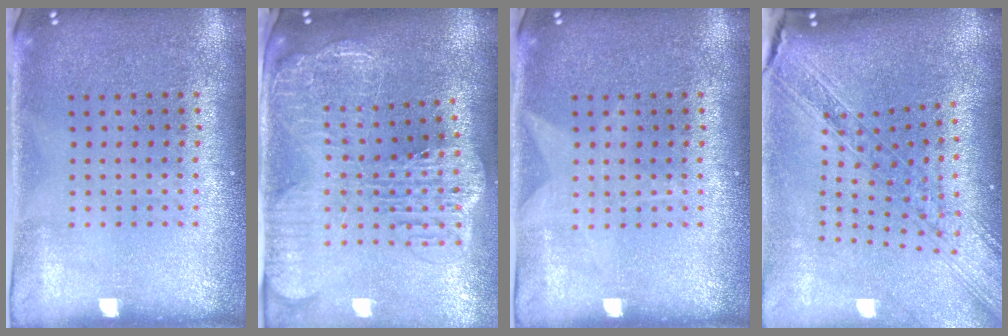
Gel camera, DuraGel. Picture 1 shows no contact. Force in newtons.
{"total": 3.4, "press": 2.7, "slide": 2.0}
{"total": 1.0, "press": 1.0, "slide": 0.1}
{"total": 2.3, "press": 1.9, "slide": 1.2}